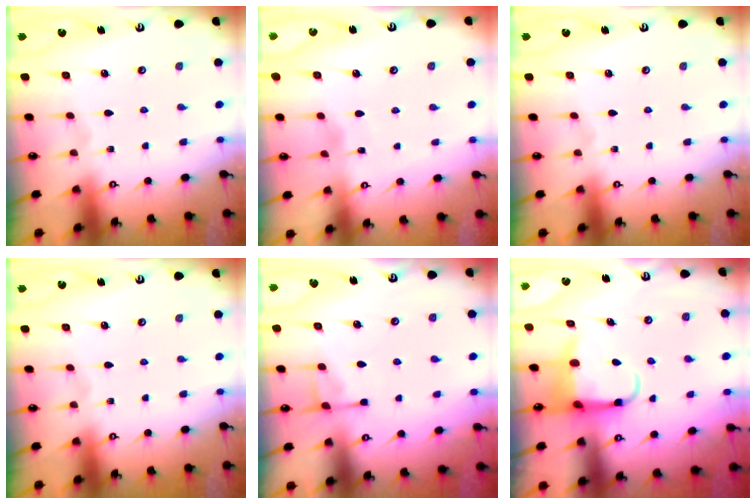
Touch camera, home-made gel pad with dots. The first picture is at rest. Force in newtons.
{"total": 1.7, "press": 1.7, "slide": 0.3}
{"total": 0.0}
{"total": 0.0}
{"total": 4.4, "press": 4.2, "slide": 1.0}
{"total": 5.4, "press": 5.4, "slide": 0.8}